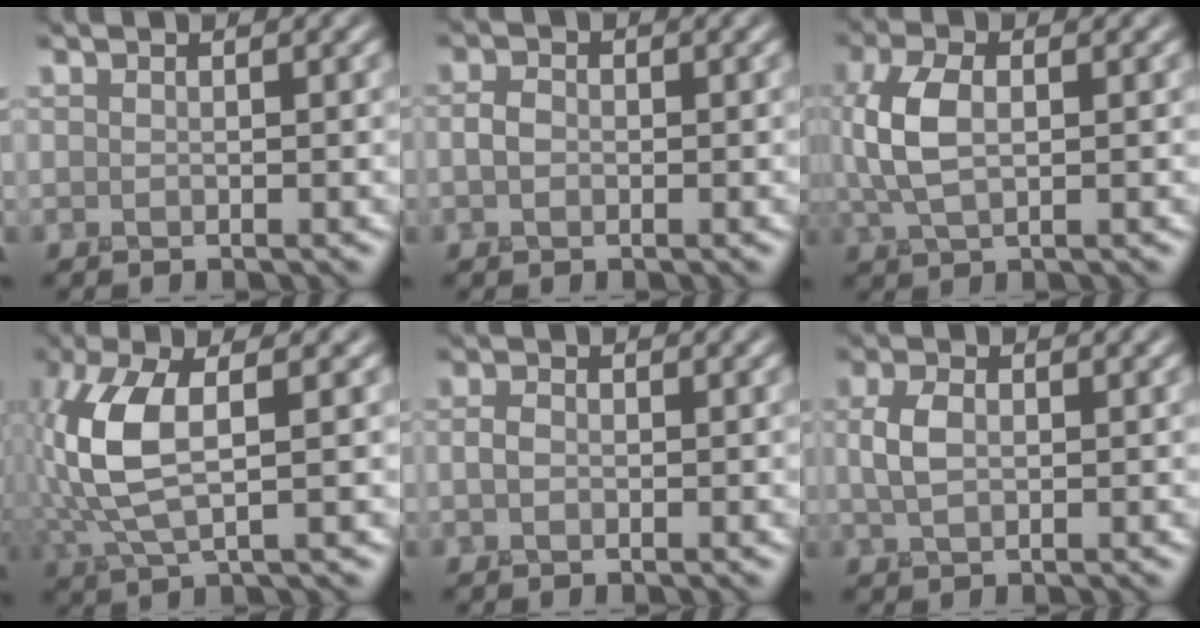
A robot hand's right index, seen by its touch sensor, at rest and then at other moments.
{"total": 1.4, "force": [-0.4, 1.0, 0.9], "torque": [-0.021, 0.001, -0.015]}
{"total": 4.8, "force": [0.5, 2.6, 4.1], "torque": [-0.099, 0.006, 0.009]}
{"total": 7.3, "force": [0.6, 2.9, 6.7], "torque": [-0.167, 0.007, 0.008]}
{"total": 1.2, "force": [-0.4, 0.8, 0.8], "torque": [-0.018, 0.000, -0.014]}
{"total": 2.4, "force": [0.1, 1.5, 1.8], "torque": [-0.048, 0.002, 0.000]}